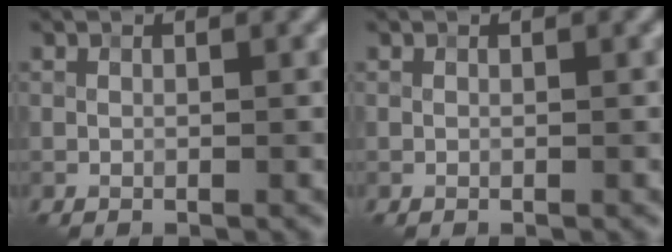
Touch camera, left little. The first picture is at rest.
{"total": 0.0}